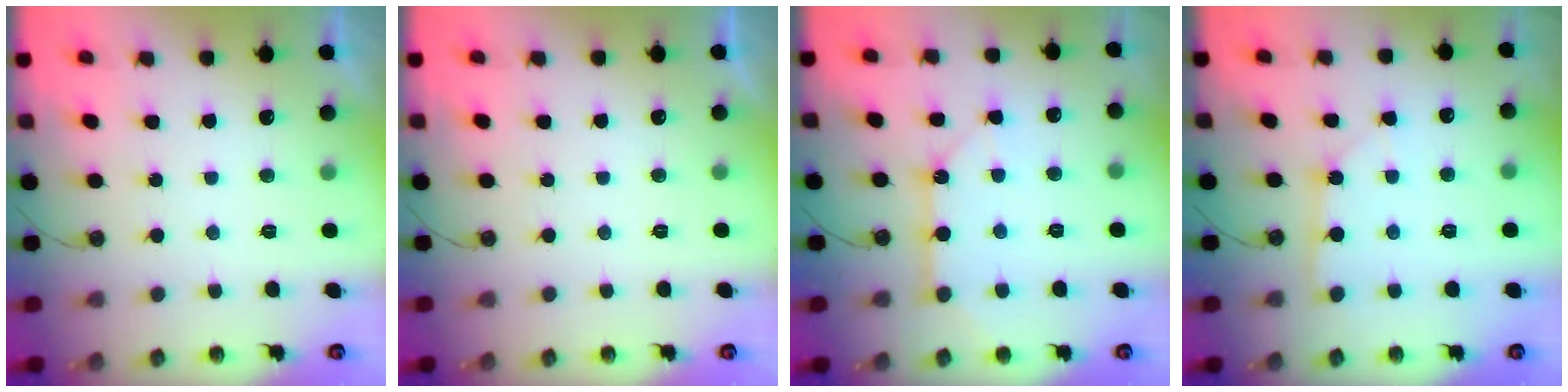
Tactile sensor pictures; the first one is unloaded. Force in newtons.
{"total": 0.0}
{"total": 11.0, "press": 10.9, "slide": 0.9}
{"total": 2.5, "press": 2.5, "slide": 0.2}